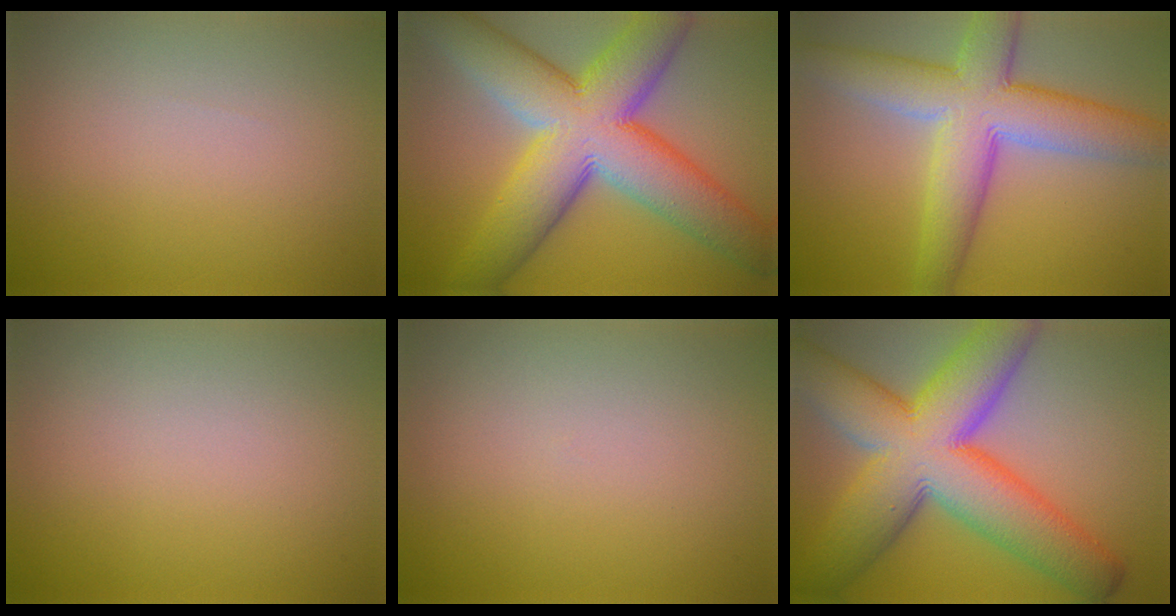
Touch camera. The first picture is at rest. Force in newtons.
{"total": 13.9, "press": 13.9, "slide": 0.6}
{"total": 9.2, "press": 9.2, "slide": 0.3}
{"total": 0.0}
{"total": 0.0}
{"total": 14.1, "press": 14.1, "slide": 0.4}